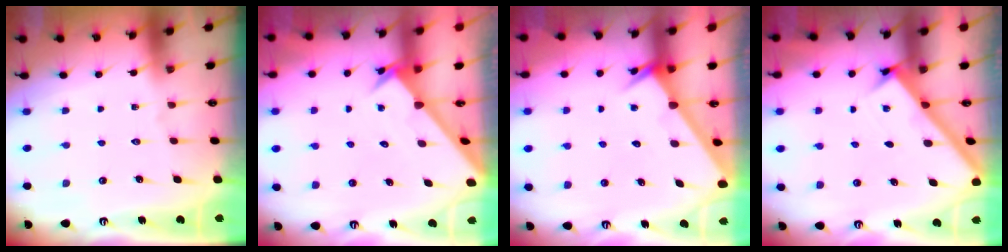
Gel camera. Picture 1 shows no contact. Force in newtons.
{"total": 2.4, "press": 2.4, "slide": 0.2}
{"total": 2.6, "press": 2.6, "slide": 0.0}
{"total": 2.7, "press": 2.7, "slide": 0.3}